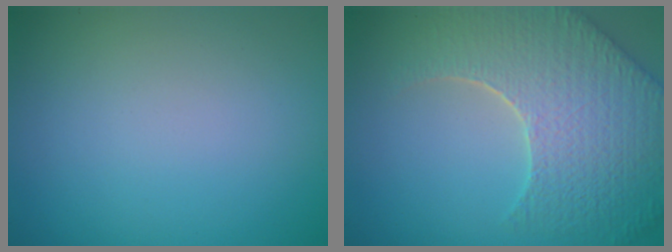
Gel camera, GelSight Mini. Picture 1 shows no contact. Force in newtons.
{"total": 8.9, "press": 6.4, "slide": 6.2}